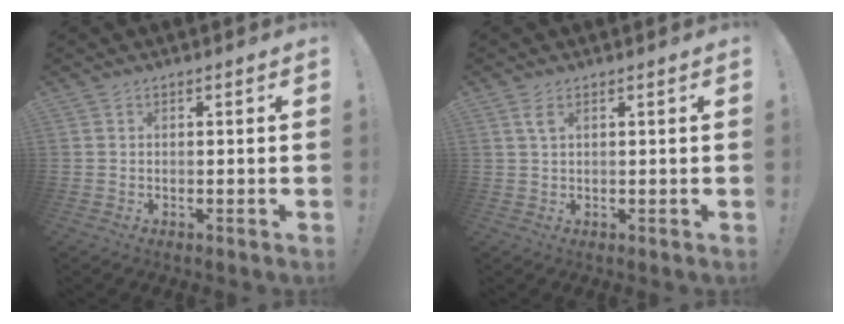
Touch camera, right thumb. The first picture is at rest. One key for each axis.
{"total": 2.6, "fx": 1.6, "fy": 0.1, "fz": 2.0, "tx": -0.034, "ty": -0.004, "tz": 0.027}